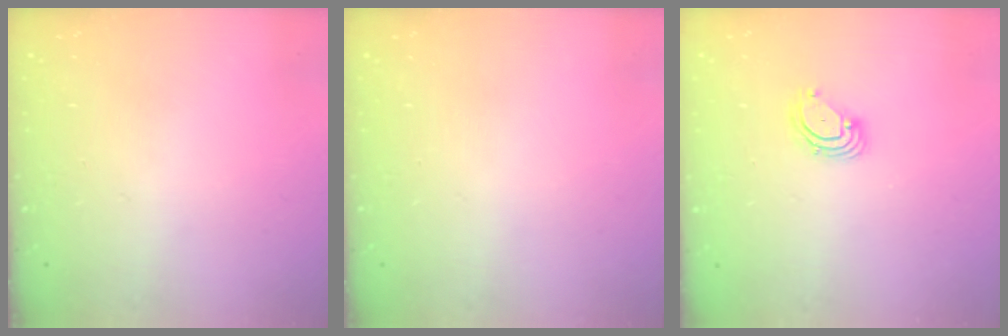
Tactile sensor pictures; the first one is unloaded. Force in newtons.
{"total": 0.0}
{"total": 3.6, "press": 3.6, "slide": 0.3}